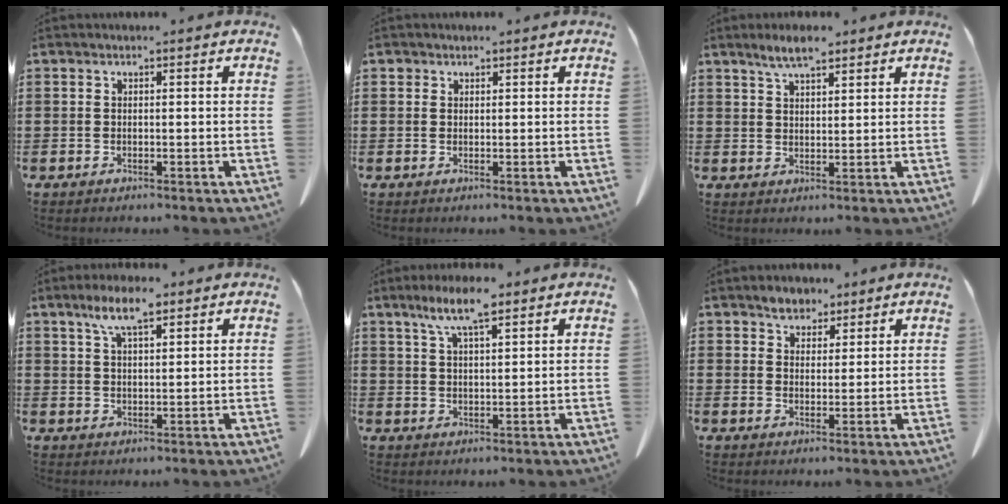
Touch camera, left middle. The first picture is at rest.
{"total": 0.9, "force": [0.7, 0.6, 0.1], "torque": [-0.006, 0.001, 0.016]}
{"total": 4.5, "force": [3.6, 1.0, 2.6], "torque": [-0.057, -0.002, 0.065]}
{"total": 6.4, "force": [4.1, 1.5, 4.7], "torque": [-0.099, -0.002, 0.071]}
{"total": 7.4, "force": [4.8, 1.5, 5.4], "torque": [-0.115, -0.001, 0.085]}
{"total": 3.7, "force": [3.2, 1.9, 0.5], "torque": [-0.021, 0.004, 0.063]}